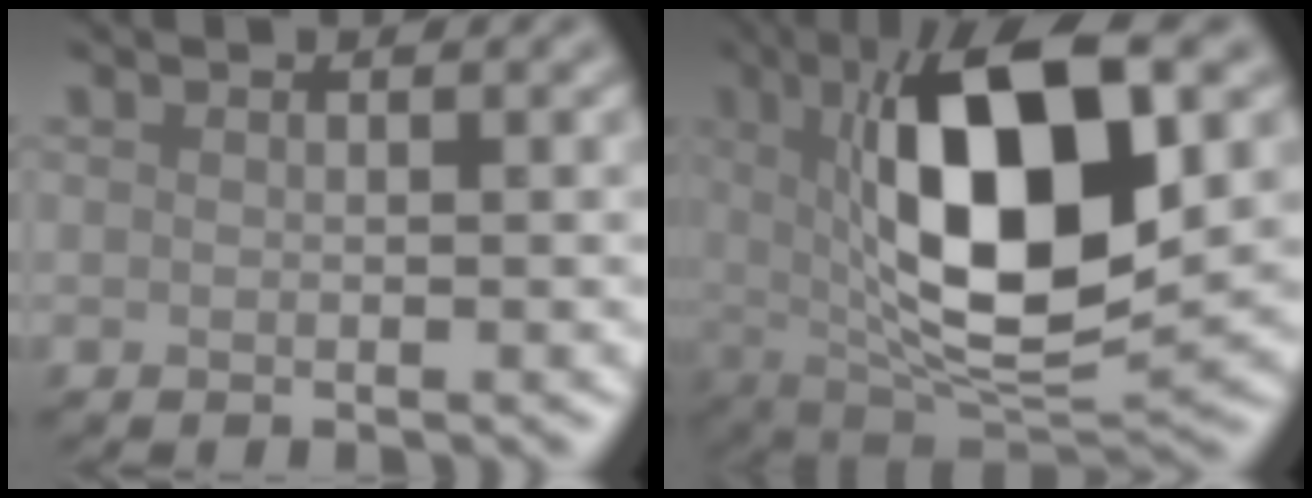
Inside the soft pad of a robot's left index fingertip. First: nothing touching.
{"total": 13.4, "force": [2.3, 5.1, 12.2], "torque": [-0.195, 0.004, 0.033]}